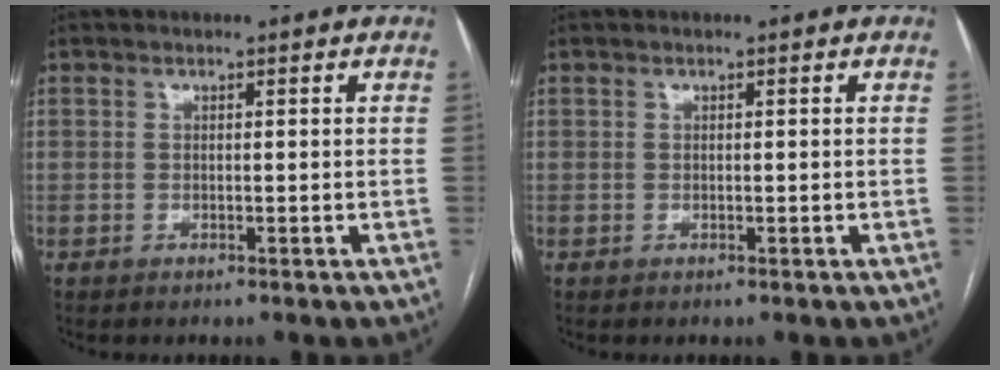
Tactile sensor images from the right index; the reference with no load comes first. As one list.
[{"total": 0.0}]